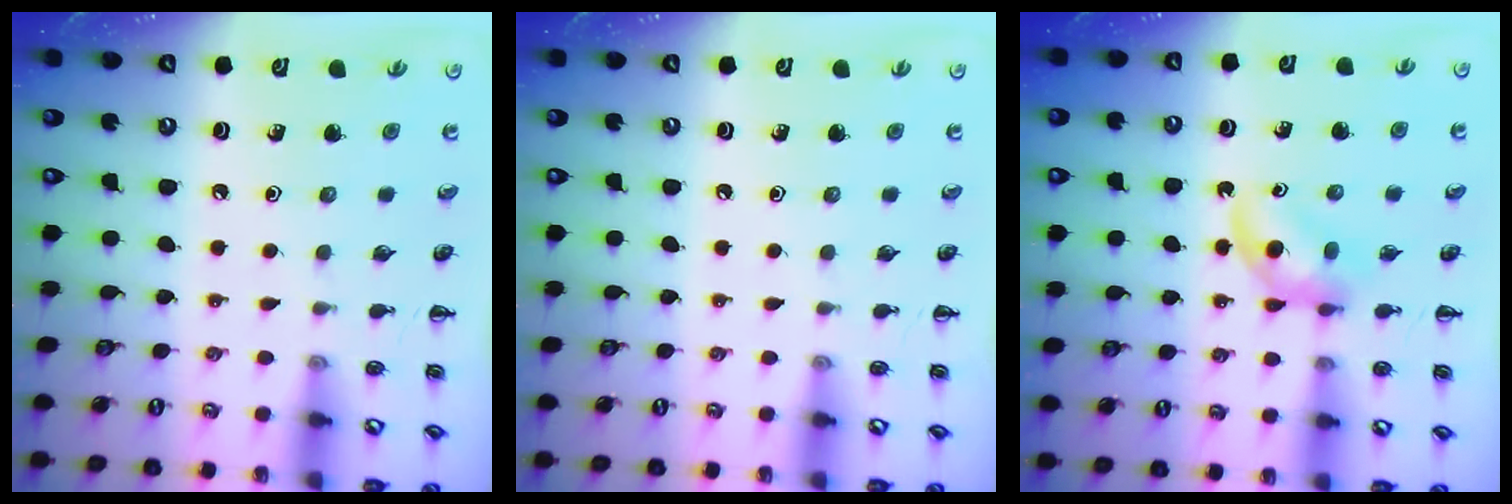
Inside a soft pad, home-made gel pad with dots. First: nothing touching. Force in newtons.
{"total": 0.0}
{"total": 4.4, "press": 4.1, "slide": 1.6}